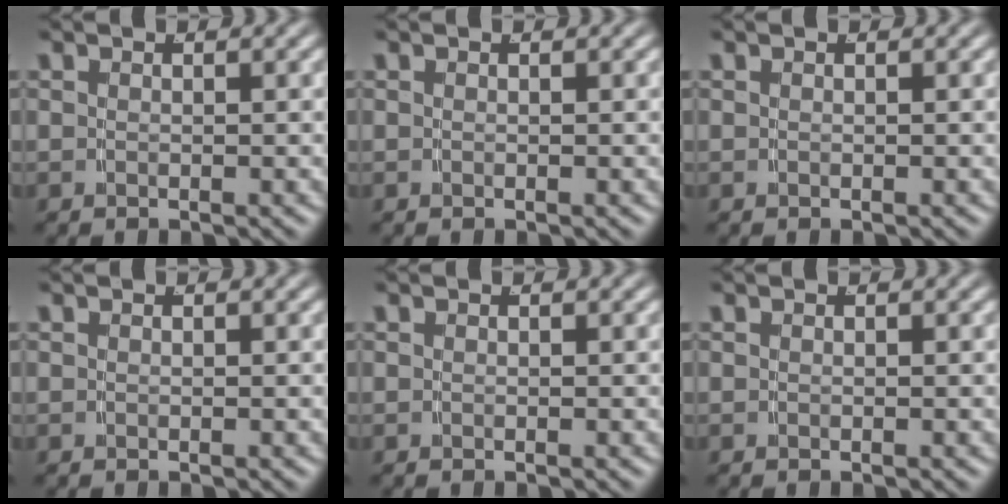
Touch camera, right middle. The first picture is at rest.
{"total": 0.0}
{"total": 0.0}
{"total": 0.0}
{"total": 0.0}
{"total": 0.0}